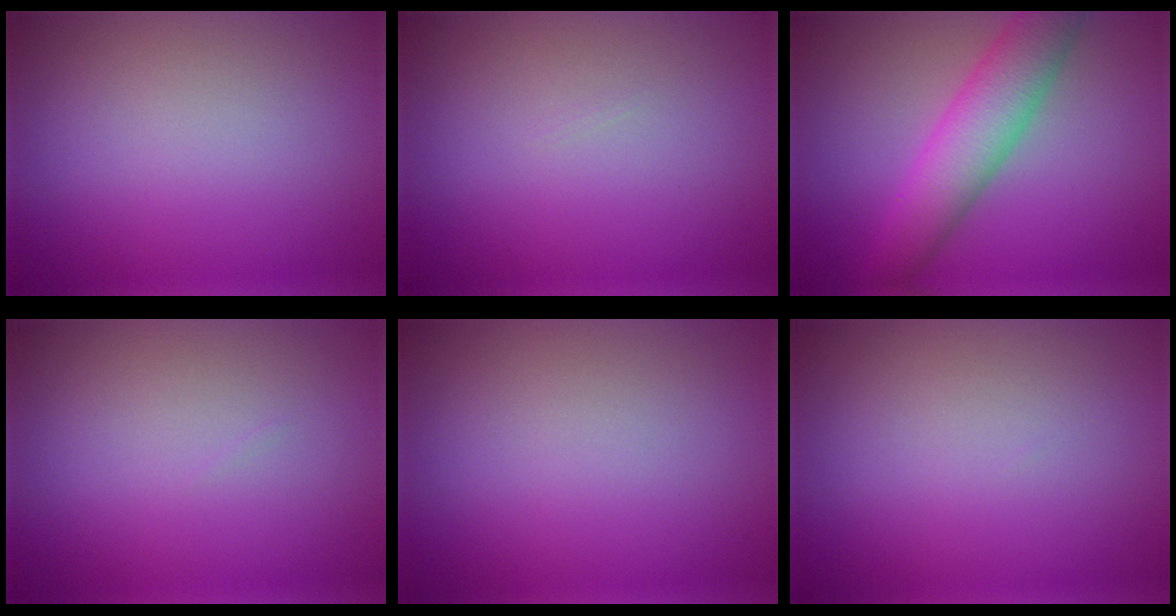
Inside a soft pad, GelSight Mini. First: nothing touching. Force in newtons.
{"total": 0.0}
{"total": 5.8, "press": 5.8, "slide": 0.0}
{"total": 0.0}
{"total": 0.0}
{"total": 0.0}